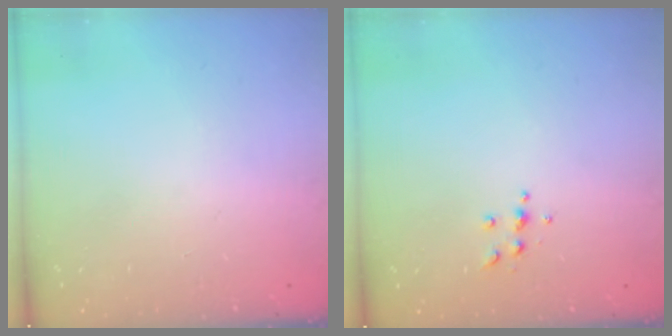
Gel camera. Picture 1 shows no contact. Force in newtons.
{"total": 5.3, "press": 5.3, "slide": 0.5}